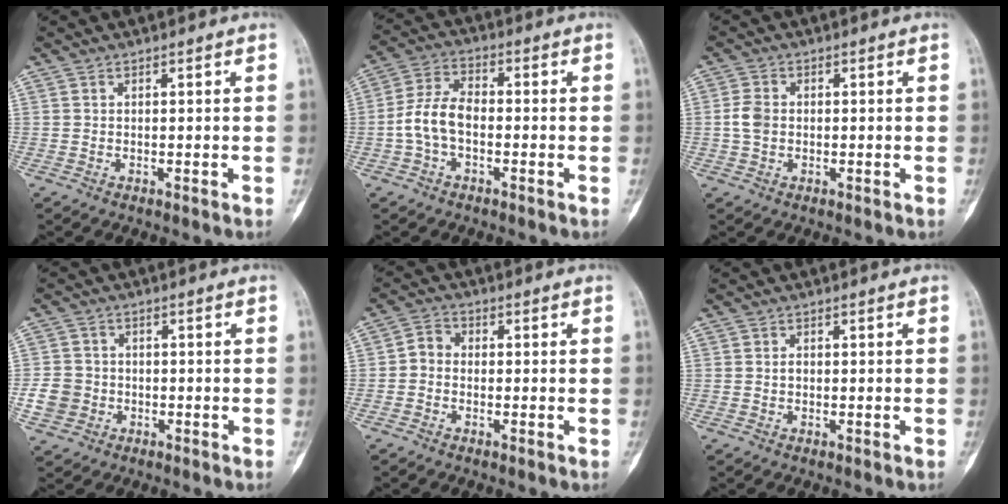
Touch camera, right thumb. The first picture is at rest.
{"total": 7.6, "force": [-1.7, 4.5, 5.9], "torque": [-0.120, 0.027, -0.040]}
{"total": 3.4, "force": [-0.2, 2.6, 2.2], "torque": [-0.048, 0.007, -0.008]}
{"total": 5.1, "force": [-1.3, 4.7, 1.6], "torque": [-0.019, 0.014, -0.024]}
{"total": 3.2, "force": [-0.7, 2.6, 1.7], "torque": [-0.019, 0.011, -0.026]}
{"total": 0.8, "force": [0.0, 0.6, 0.5], "torque": [-0.008, 0.002, -0.002]}